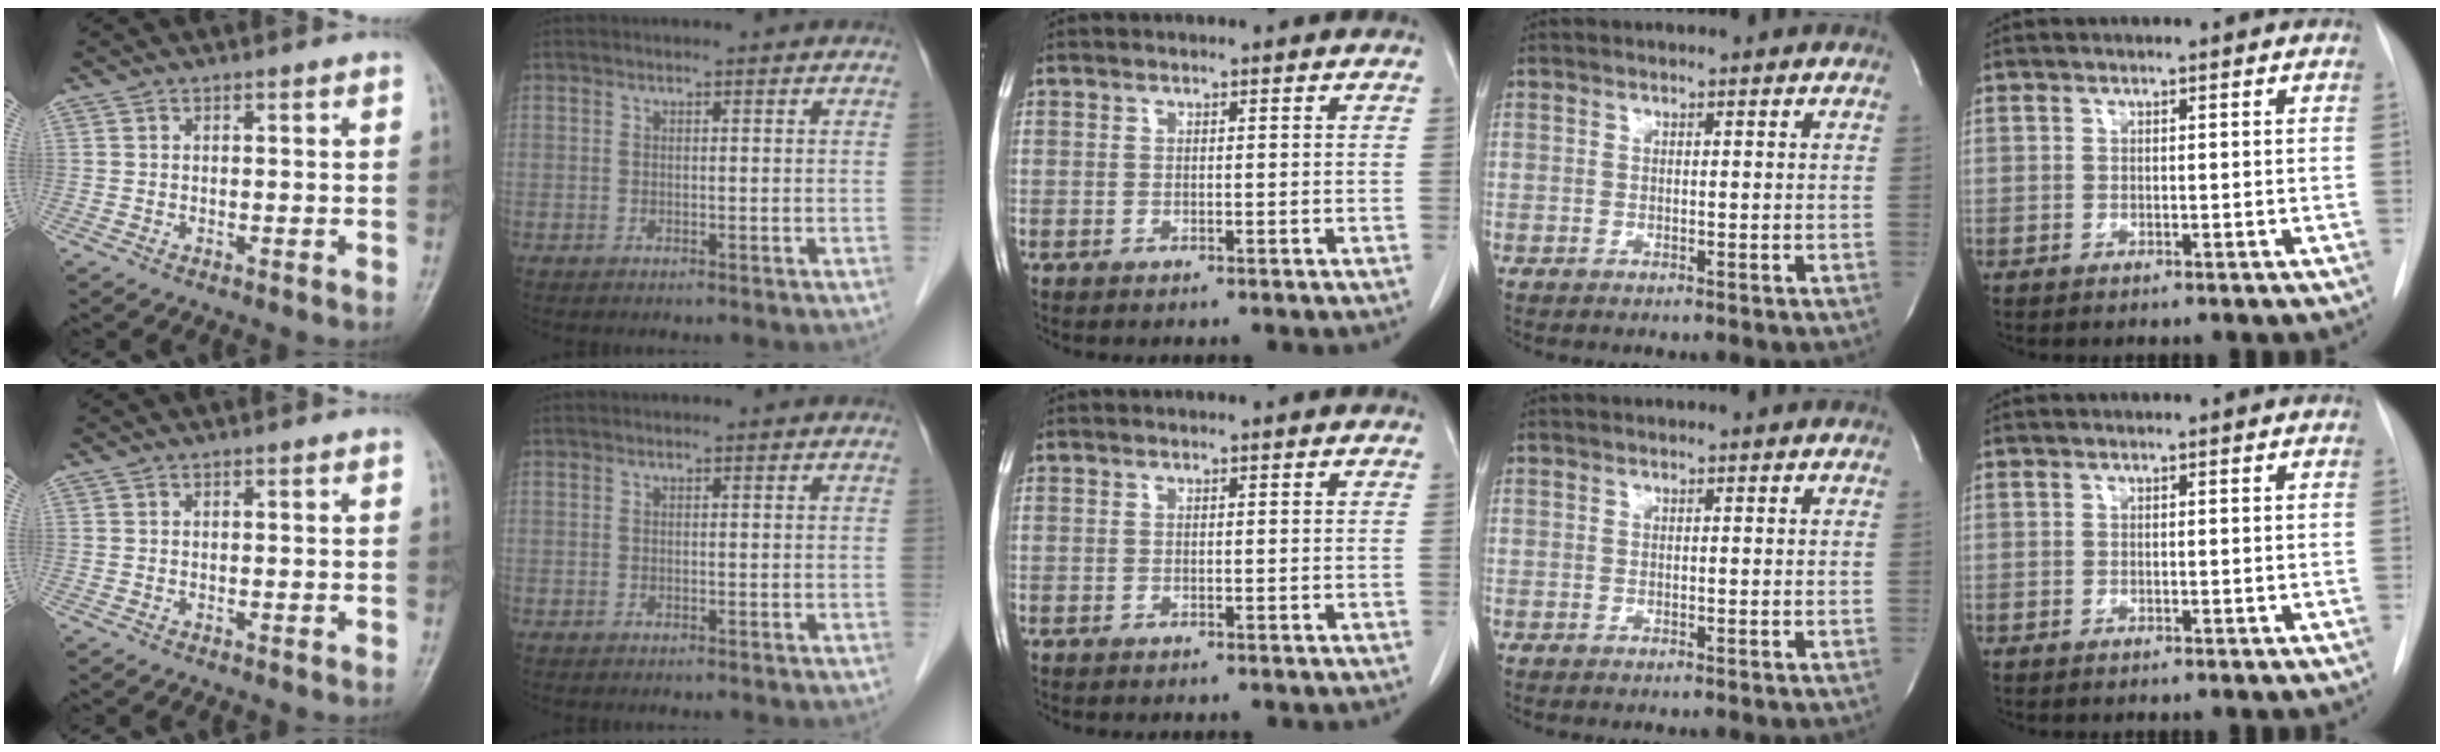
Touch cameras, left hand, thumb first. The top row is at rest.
{}